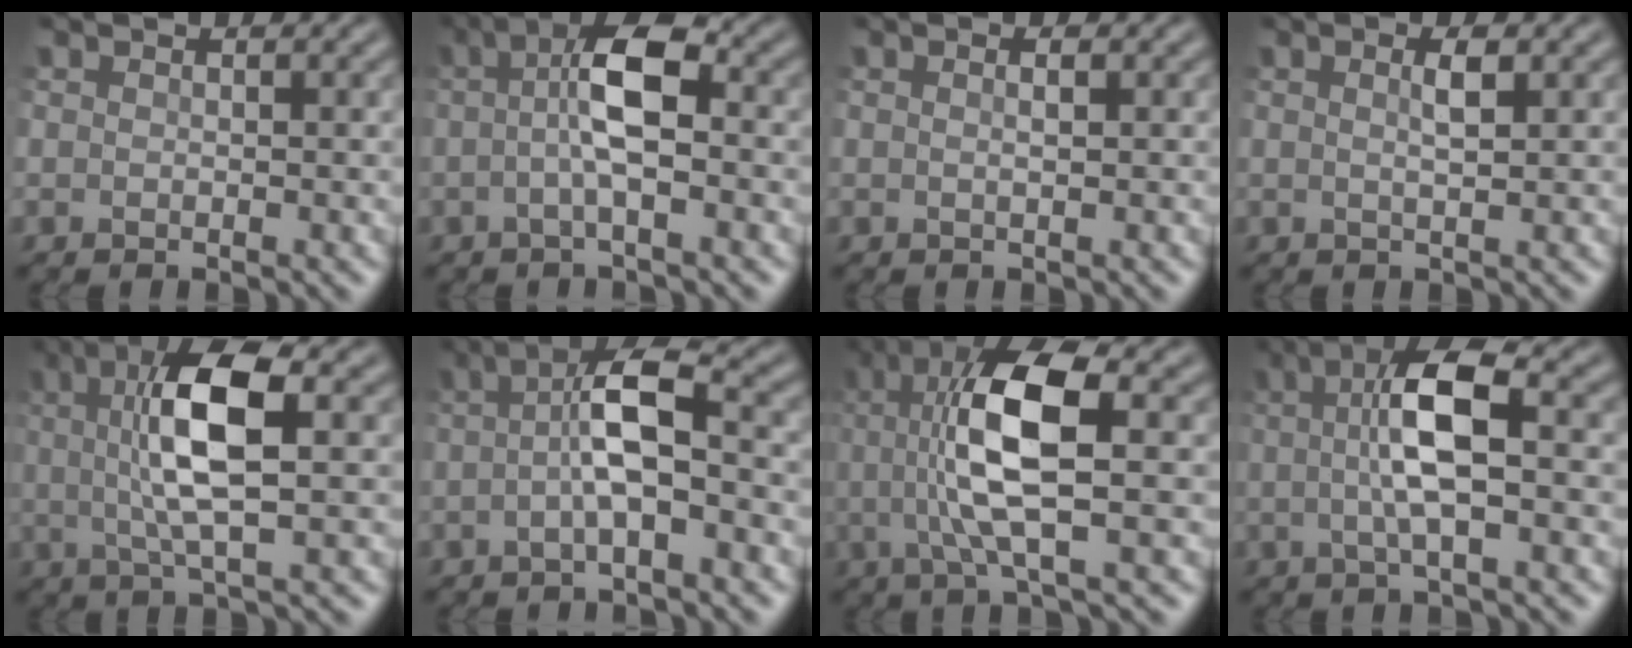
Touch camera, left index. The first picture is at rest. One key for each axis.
{"total": 5.4, "fx": 0.3, "fy": 1.6, "fz": 5.1, "tx": -0.100, "ty": 0.015, "tz": -0.005}
{"total": 1.4, "fx": 0.4, "fy": 0.6, "fz": 1.2, "tx": -0.013, "ty": 0.007, "tz": 0.007}
{"total": 1.6, "fx": 0.6, "fy": 0.1, "fz": 1.5, "tx": -0.033, "ty": 0.003, "tz": 0.013}
{"total": 7.6, "fx": 1.4, "fy": 2.1, "fz": 7.2, "tx": -0.135, "ty": 0.014, "tz": 0.019}
{"total": 5.5, "fx": -0.2, "fy": 1.5, "fz": 5.2, "tx": -0.104, "ty": 0.013, "tz": -0.011}
{"total": 8.5, "fx": 1.0, "fy": 2.4, "fz": 8.1, "tx": -0.162, "ty": 0.010, "tz": 0.015}
{"total": 6.5, "fx": 0.8, "fy": 1.8, "fz": 6.2, "tx": -0.121, "ty": 0.017, "tz": 0.006}